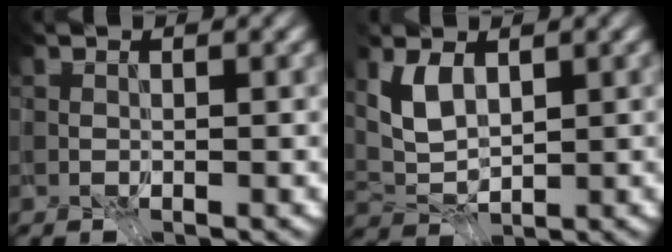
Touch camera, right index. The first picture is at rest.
{"total": 0.8, "force": [0.1, -0.6, 0.4], "torque": [-0.011, -0.006, 0.014]}